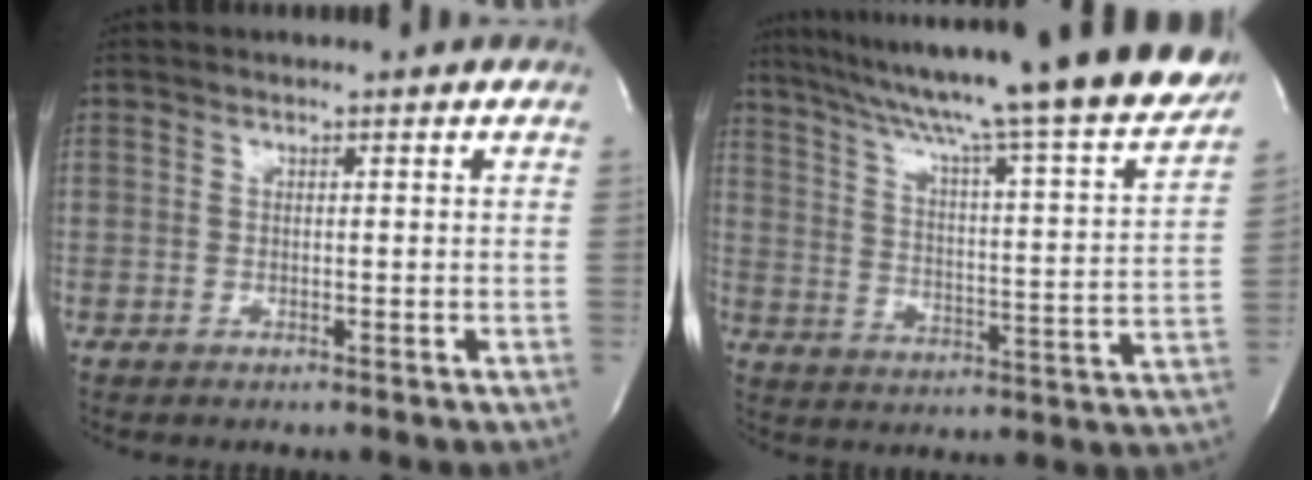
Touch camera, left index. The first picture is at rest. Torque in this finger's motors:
{"motor_torque": [0.36, -0.20, 0.71, 0.14]}